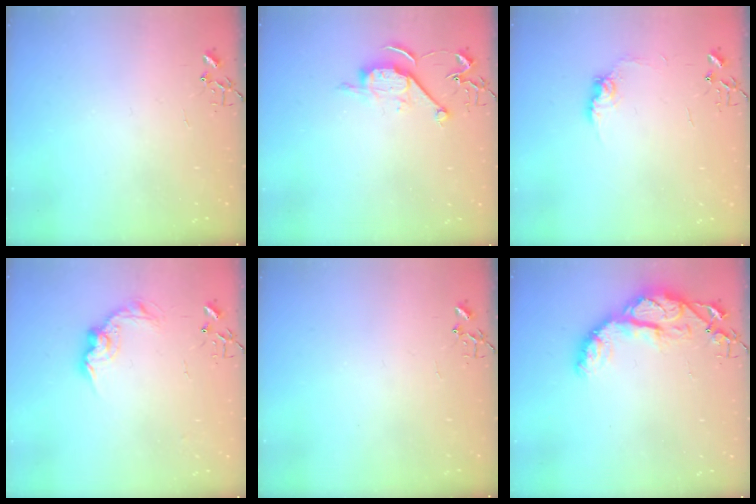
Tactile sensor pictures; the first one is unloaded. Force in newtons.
{"total": 9.1, "press": 9.1, "slide": 0.5}
{"total": 8.6, "press": 8.6, "slide": 0.4}
{"total": 11.5, "press": 11.5, "slide": 0.5}
{"total": 0.0}
{"total": 14.0, "press": 13.9, "slide": 1.2}